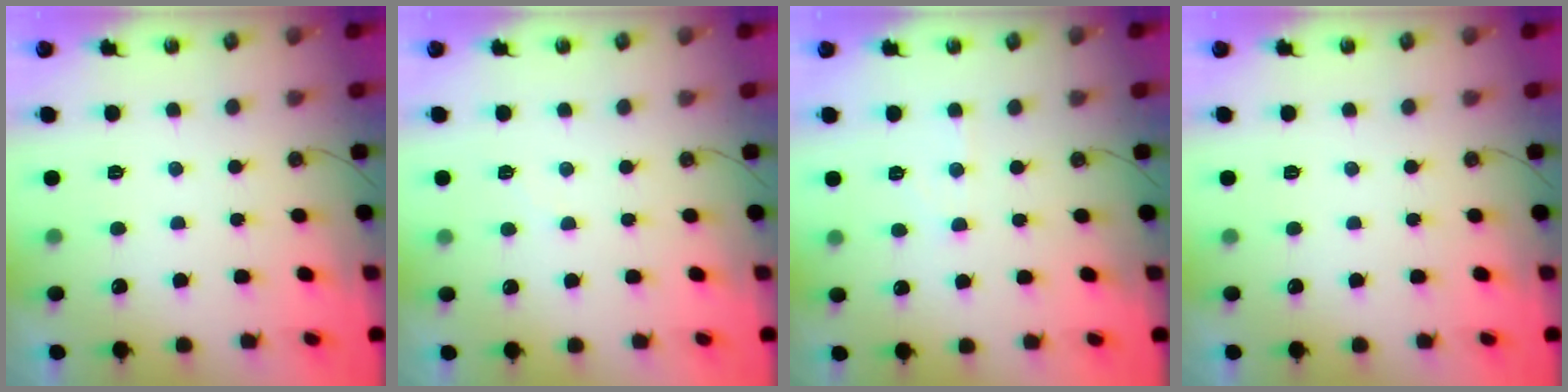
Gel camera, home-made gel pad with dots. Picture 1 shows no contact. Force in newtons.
{"total": 3.8, "press": 3.8, "slide": 0.5}
{"total": 4.0, "press": 4.0, "slide": 0.5}
{"total": 0.0}